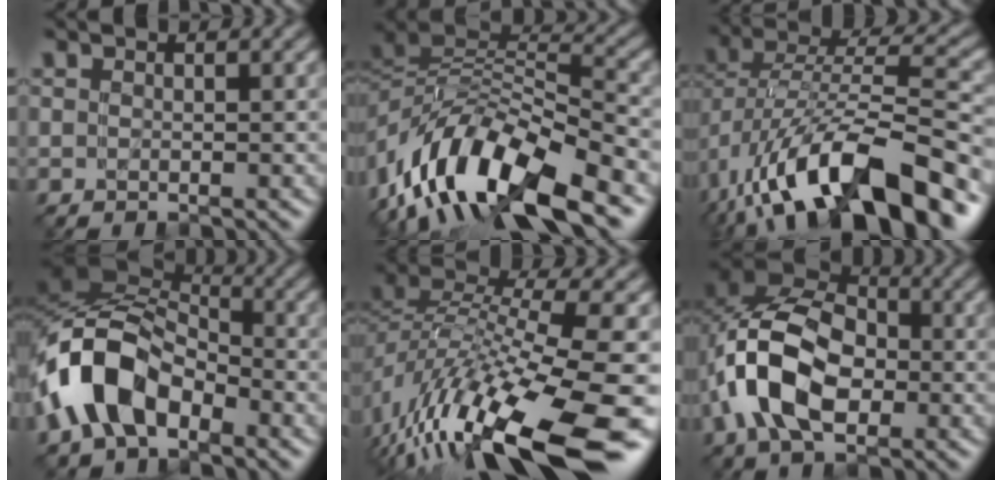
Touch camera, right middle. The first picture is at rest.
{"total": 12.9, "force": [-7.6, 5.5, 8.8], "torque": [-0.176, 0.006, -0.137]}
{"total": 13.9, "force": [-6.8, 5.8, 10.6], "torque": [-0.197, 0.008, -0.110]}
{"total": 8.5, "force": [-4.0, 5.4, 5.3], "torque": [-0.113, 0.012, -0.085]}
{"total": 14.3, "force": [-7.6, 4.1, 11.4], "torque": [-0.222, 0.004, -0.120]}
{"total": 10.0, "force": [-2.3, 6.5, 7.3], "torque": [-0.159, 0.012, -0.052]}